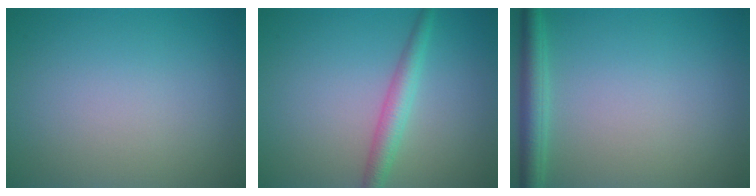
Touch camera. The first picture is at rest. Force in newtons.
{"total": 2.6, "press": 2.6, "slide": 0.1}
{"total": 2.8, "press": 2.8, "slide": 0.2}